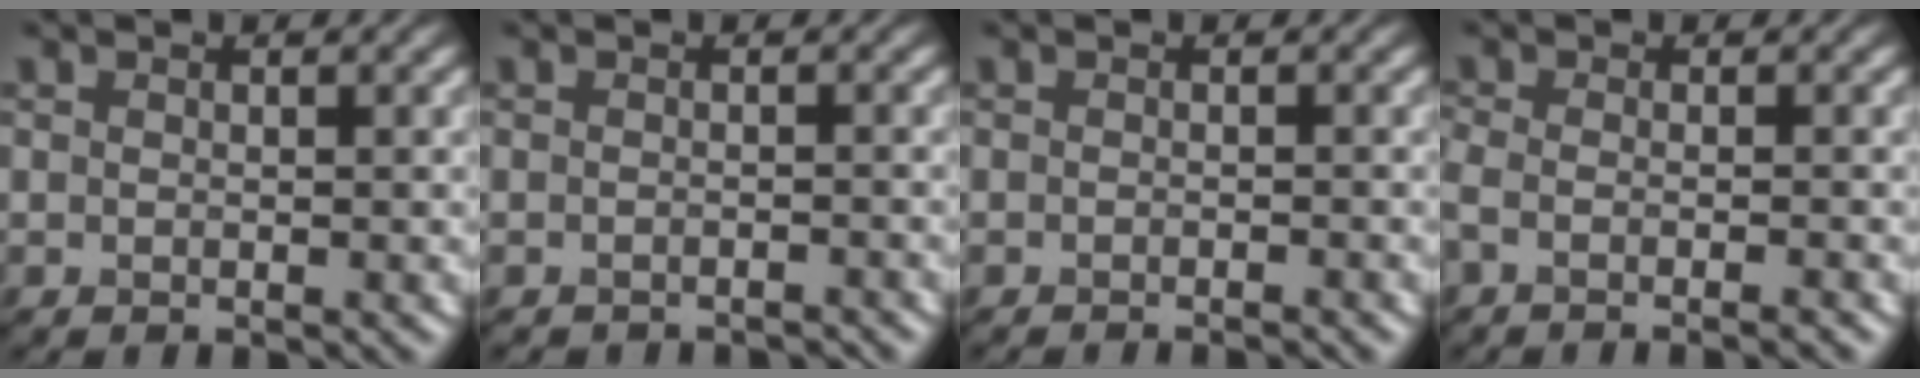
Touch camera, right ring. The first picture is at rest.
{"total": 2.1, "force": [-2.1, 0.1, 0.2], "torque": [0.005, -0.005, -0.026]}
{"total": 1.8, "force": [-1.5, 0.2, 0.9], "torque": [-0.001, -0.003, -0.024]}
{"total": 3.2, "force": [-1.8, 1.0, 2.5], "torque": [-0.021, -0.005, -0.035]}